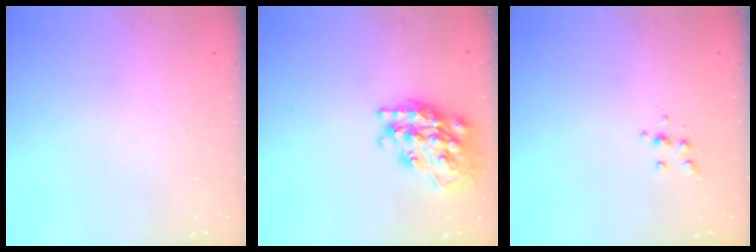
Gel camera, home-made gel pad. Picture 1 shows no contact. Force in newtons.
{"total": 22.6, "press": 22.5, "slide": 1.7}
{"total": 4.0, "press": 3.8, "slide": 1.0}